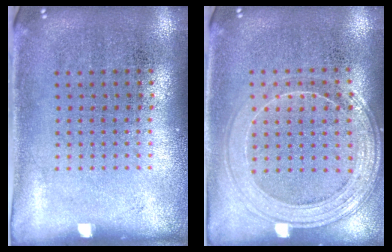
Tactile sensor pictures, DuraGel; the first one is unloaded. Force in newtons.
{"total": 1.6, "press": 1.5, "slide": 0.4}